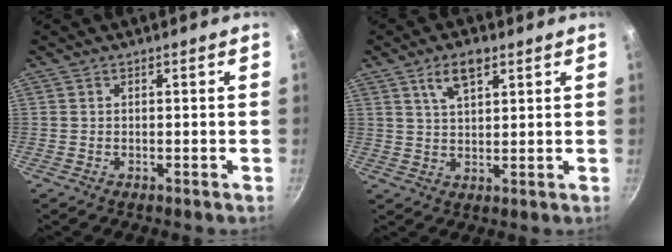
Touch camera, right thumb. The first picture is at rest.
{"total": 6.4, "force": [3.4, 2.9, 4.5], "torque": [-0.073, -0.010, 0.062]}